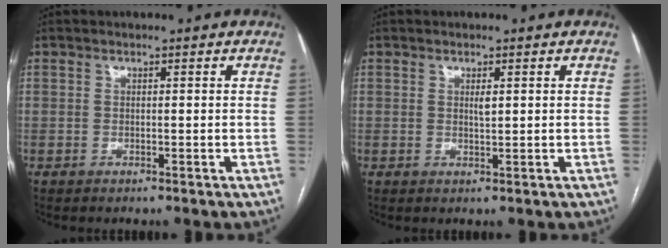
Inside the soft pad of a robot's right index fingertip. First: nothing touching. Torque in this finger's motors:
{"motor_torque": [0.16, 0.13, 0.03, 0.03]}